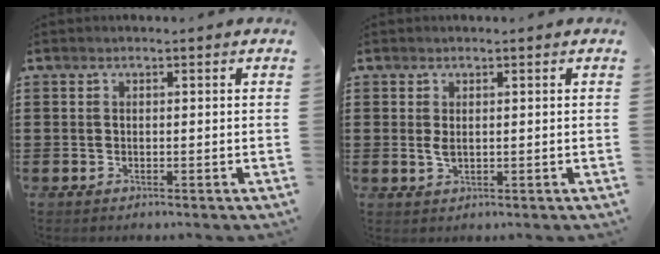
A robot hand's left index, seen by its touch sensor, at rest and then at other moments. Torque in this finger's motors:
{"motor_torque": [0.57, 0.52, 0.16, 0.06]}